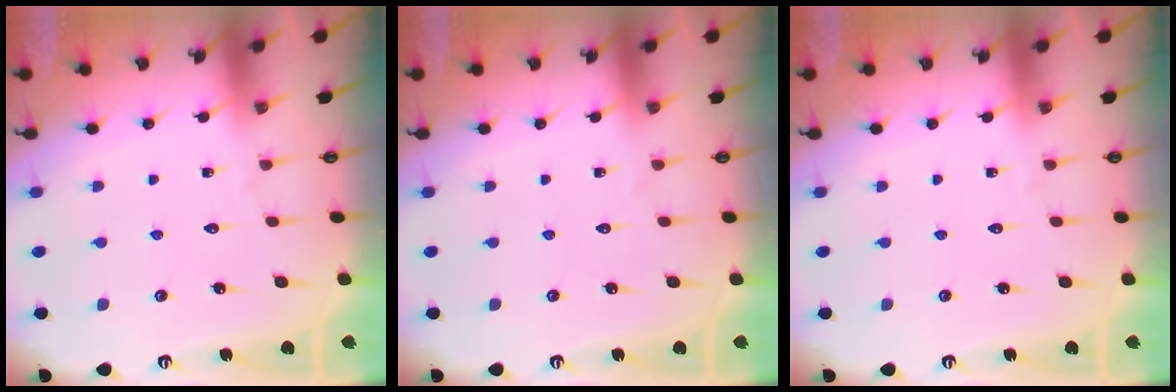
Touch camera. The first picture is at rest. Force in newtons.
{"total": 0.0}
{"total": 0.0}